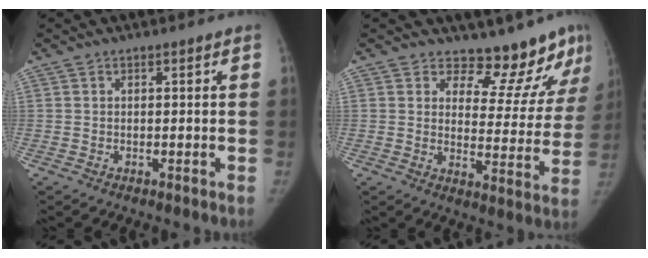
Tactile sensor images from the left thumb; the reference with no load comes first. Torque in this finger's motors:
{"motor_torque": [-0.39, 0.06, -0.19, 0.25, -0.17]}